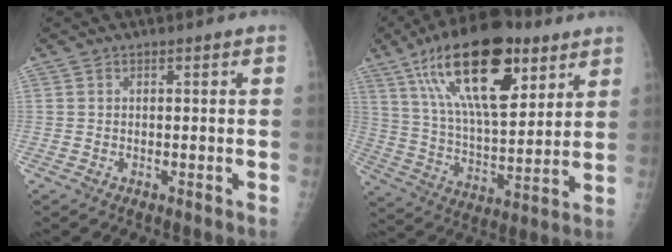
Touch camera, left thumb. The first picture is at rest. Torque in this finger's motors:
{"motor_torque": [1.05, 0.58, 2.01, -0.76, 0.60]}